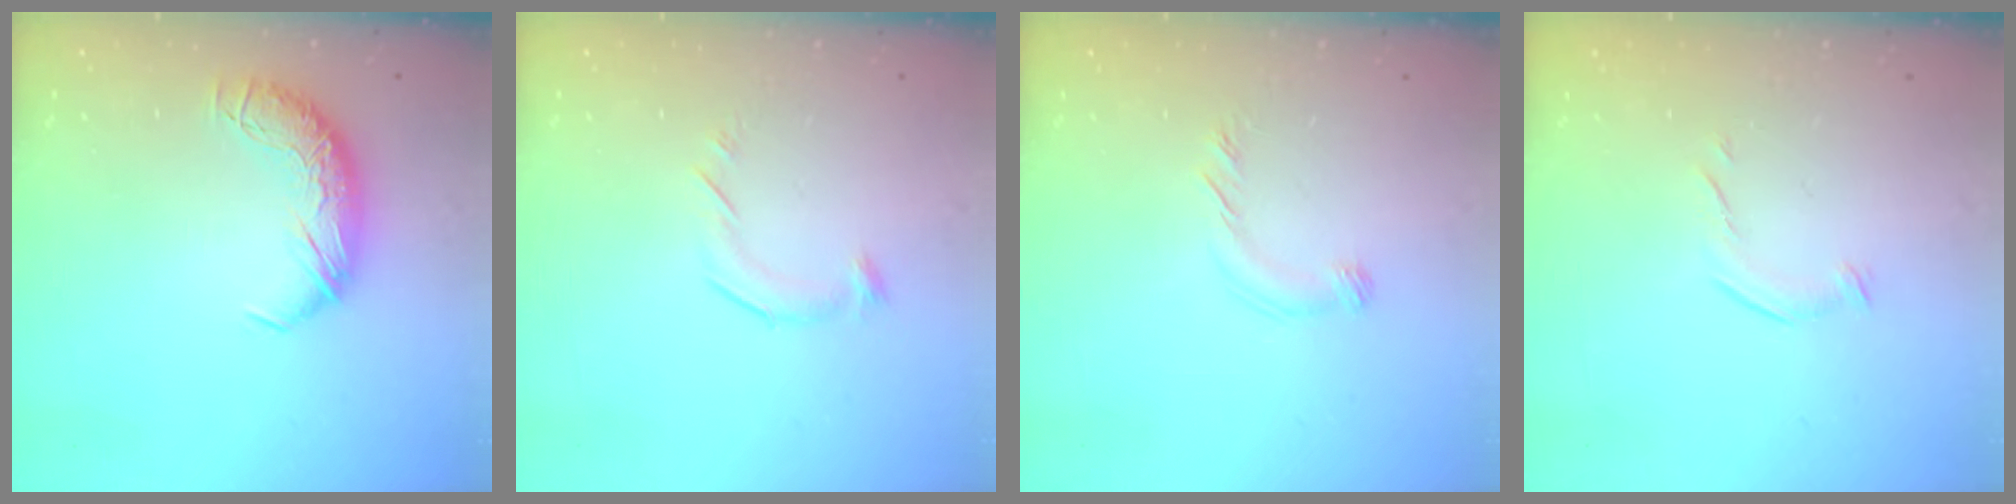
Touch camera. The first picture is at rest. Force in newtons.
{"total": 6.7, "press": 6.7, "slide": 0.6}
{"total": 5.0, "press": 4.9, "slide": 0.9}
{"total": 4.6, "press": 4.4, "slide": 1.1}